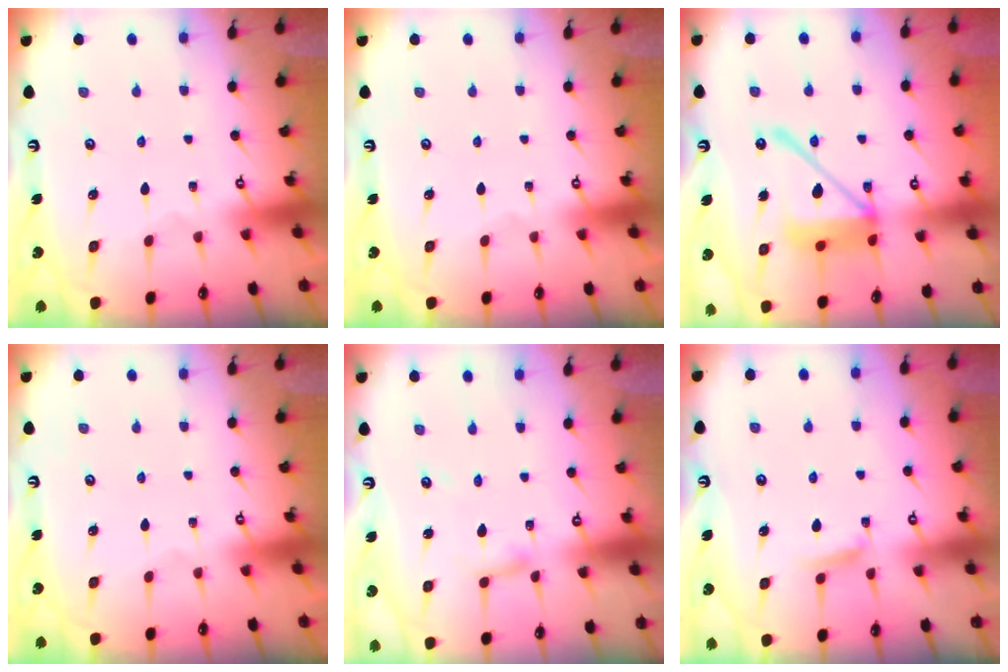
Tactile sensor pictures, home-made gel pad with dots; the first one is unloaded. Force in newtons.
{"total": 0.0}
{"total": 15.1, "press": 14.9, "slide": 2.2}
{"total": 0.0}
{"total": 2.7, "press": 2.7, "slide": 0.1}
{"total": 5.0, "press": 4.9, "slide": 0.8}